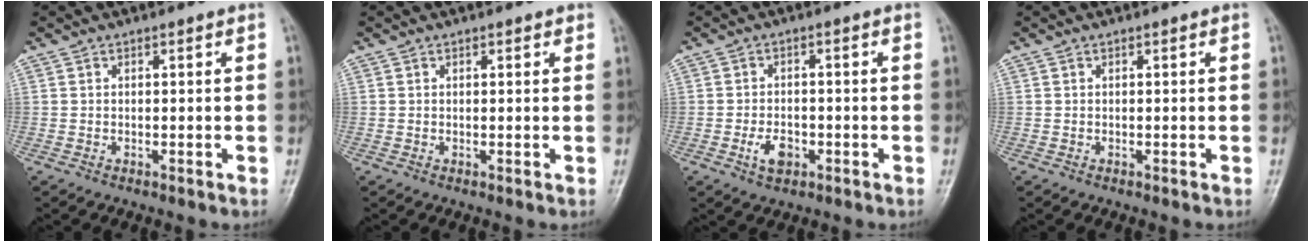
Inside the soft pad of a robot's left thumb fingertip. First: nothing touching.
{"total": 1.1, "force": [0.7, 0.5, 0.7], "torque": [-0.005, -0.002, 0.006]}
{"total": 4.1, "force": [-1.6, 2.6, 2.7], "torque": [-0.045, 0.006, -0.028]}
{"total": 0.0}